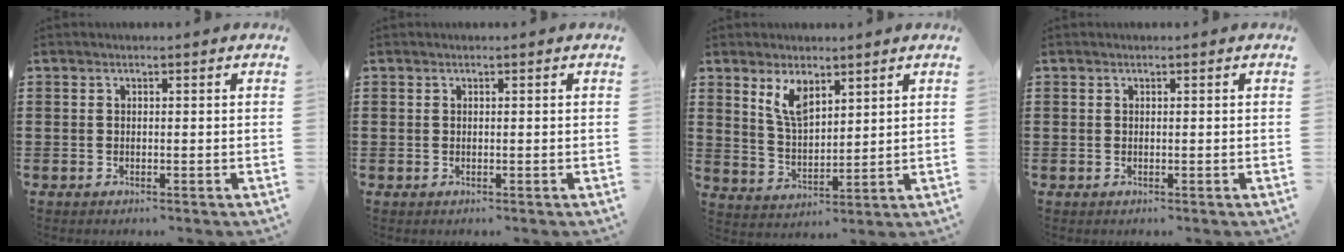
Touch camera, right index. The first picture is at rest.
{"total": 0.0}
{"total": 6.0, "force": [3.7, 2.5, 3.9], "torque": [-0.088, -0.003, 0.068]}
{"total": 0.0}